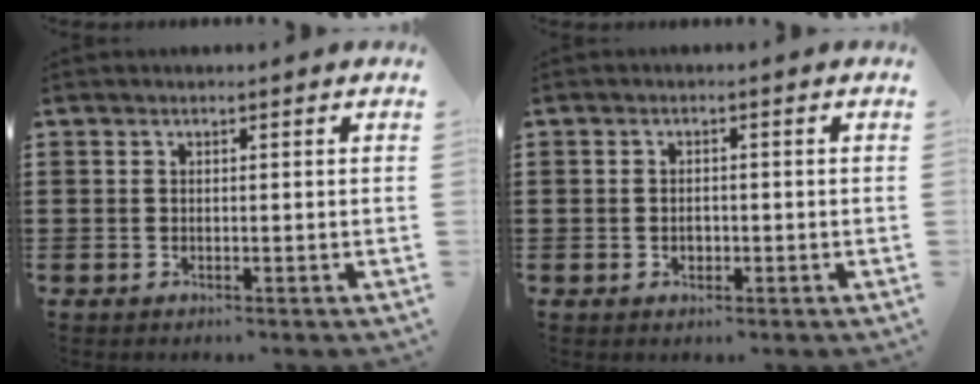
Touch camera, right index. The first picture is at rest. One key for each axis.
{"total": 1.4, "fx": -0.4, "fy": 1.0, "fz": 1.0, "tx": -0.021, "ty": 0.002, "tz": -0.008}